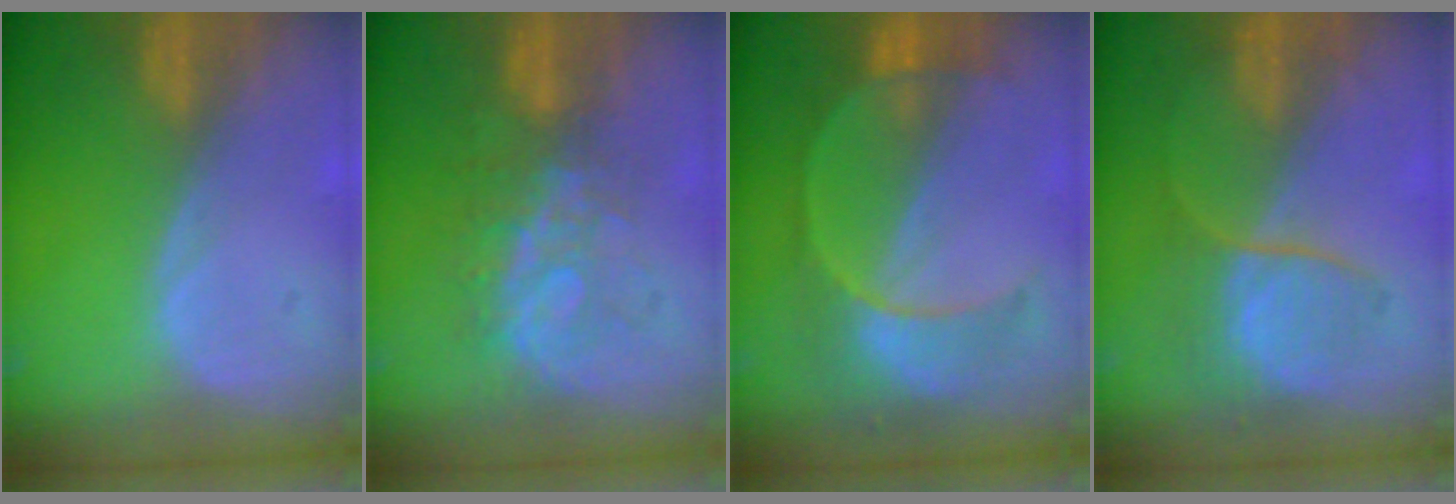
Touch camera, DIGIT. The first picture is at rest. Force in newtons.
{"total": 7.7, "press": 7.4, "slide": 2.1}
{"total": 7.3, "press": 7.3, "slide": 0.2}
{"total": 6.6, "press": 6.2, "slide": 2.3}